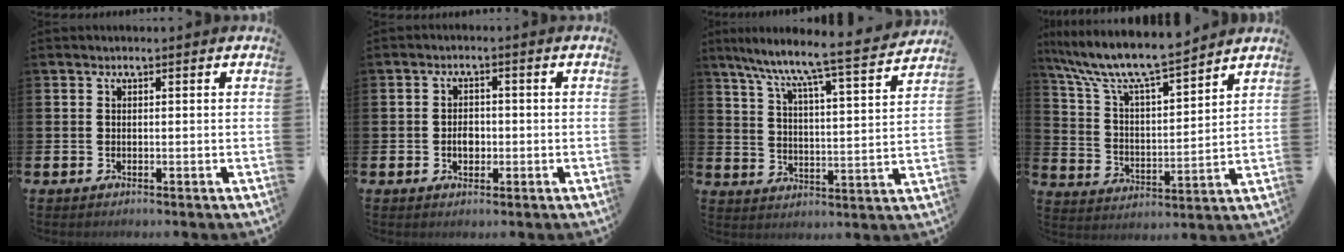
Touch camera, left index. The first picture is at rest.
{"total": 2.5, "force": [-0.4, 1.8, 1.7], "torque": [-0.010, -0.003, -0.014]}
{"total": 8.3, "force": [7.5, -0.1, 3.5], "torque": [-0.095, -0.064, 0.121]}
{"total": 9.9, "force": [9.1, 1.2, 3.8], "torque": [-0.112, -0.056, 0.155]}